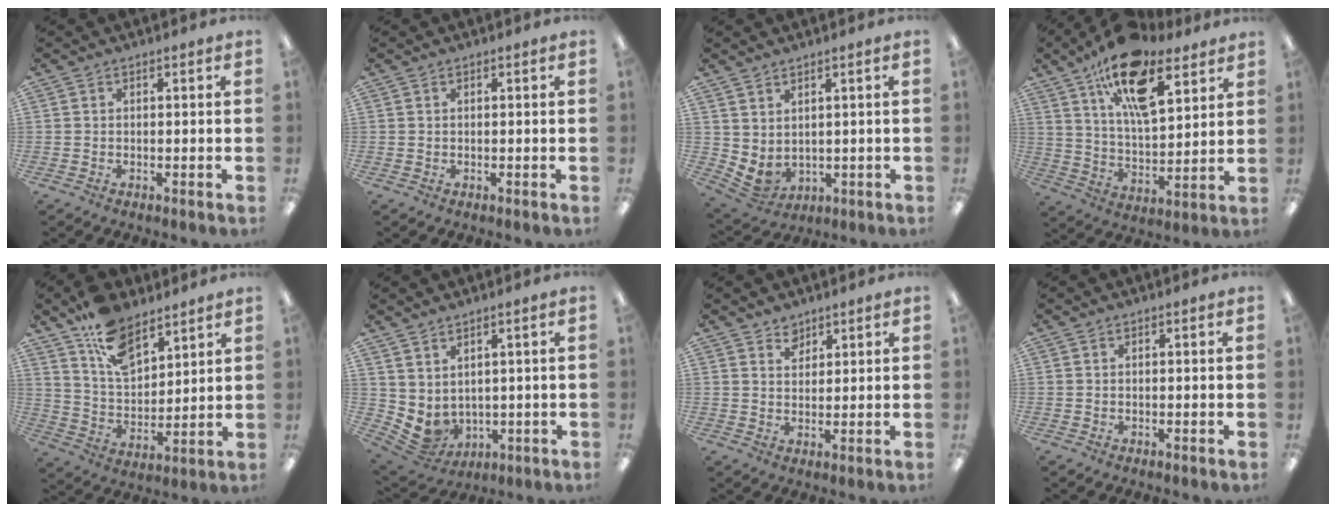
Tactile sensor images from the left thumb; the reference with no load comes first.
{"total": 0.0}
{"total": 3.7, "force": [2.1, 2.3, 2.0], "torque": [-0.056, -0.019, 0.042]}
{"total": 19.3, "force": [11.8, 8.3, 12.9], "torque": [-0.211, -0.052, 0.199]}
{"total": 13.2, "force": [9.1, 6.6, 6.9], "torque": [-0.127, -0.043, 0.170]}
{"total": 4.1, "force": [2.6, 3.0, 1.3], "torque": [-0.045, -0.027, 0.056]}
{"total": 3.4, "force": [2.9, 1.8, 0.3], "torque": [0.003, -0.017, 0.054]}
{"total": 0.0}